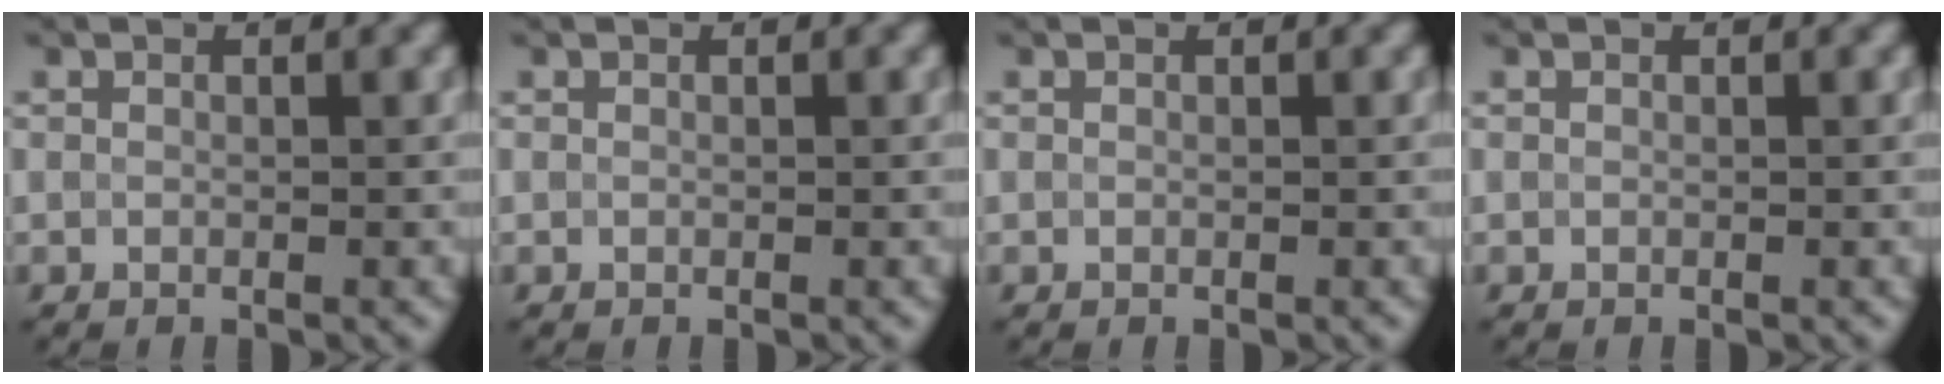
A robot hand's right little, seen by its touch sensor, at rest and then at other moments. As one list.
[{"total": 0.0}, {"total": 0.0}, {"total": 0.0}]